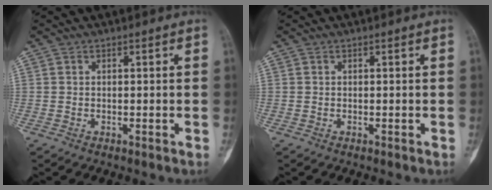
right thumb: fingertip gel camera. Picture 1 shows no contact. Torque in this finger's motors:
{"motor_torque": [0.01, 0.01, 0.00, 0.00, 0.03]}